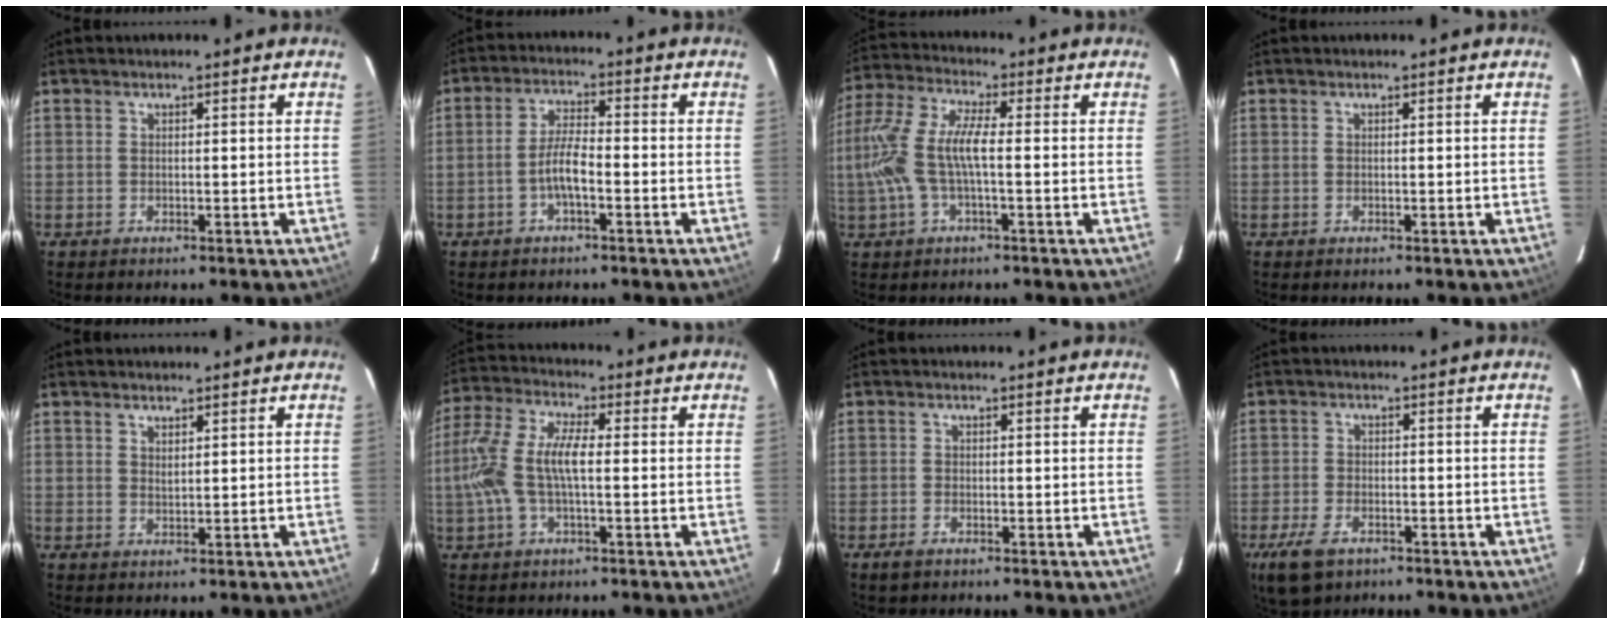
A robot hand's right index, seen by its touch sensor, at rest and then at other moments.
{"total": 4.7, "force": [-2.1, 1.1, 4.1], "torque": [-0.085, 0.006, -0.039]}
{"total": 11.8, "force": [-1.5, 3.4, 11.2], "torque": [-0.237, 0.004, -0.029]}
{"total": 0.0}
{"total": 1.3, "force": [1.0, 0.5, 0.7], "torque": [-0.010, 0.000, 0.018]}
{"total": 11.2, "force": [-0.9, 3.9, 10.5], "torque": [-0.228, 0.010, -0.019]}
{"total": 2.1, "force": [-1.5, 1.1, 1.0], "torque": [-0.022, -0.003, -0.028]}
{"total": 8.4, "force": [-5.2, 4.6, 4.9], "torque": [-0.128, -0.017, -0.093]}